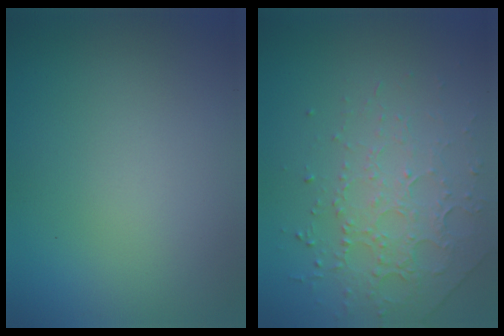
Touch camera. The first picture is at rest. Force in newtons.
{"total": 4.4, "press": 3.0, "slide": 3.2}